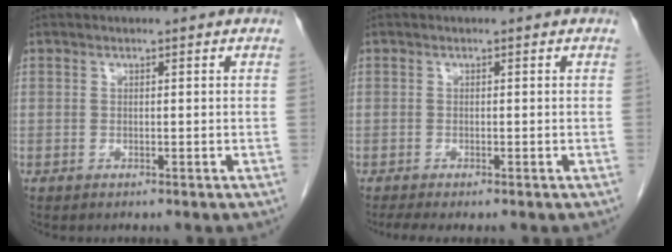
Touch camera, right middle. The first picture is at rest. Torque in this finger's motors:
{"motor_torque": [0.38, -0.24, 0.13, 0.03]}